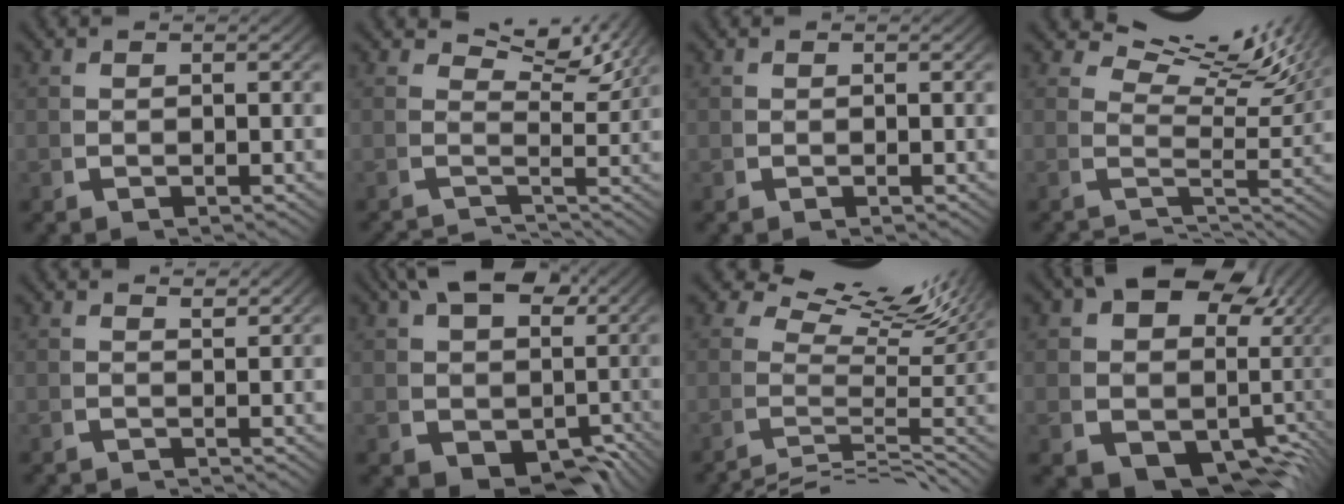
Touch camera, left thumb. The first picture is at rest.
{"total": 3.7, "force": [0.3, 2.1, 3.0], "torque": [-0.017, -0.003, 0.001]}
{"total": 0.0}
{"total": 6.4, "force": [1.5, 3.3, 5.3], "torque": [-0.041, 0.003, 0.025]}
{"total": 0.5, "force": [0.0, 0.3, 0.4], "torque": [0.002, -0.008, 0.002]}
{"total": 11.6, "force": [-0.1, 8.7, 7.6], "torque": [-0.127, -0.056, 0.027]}
{"total": 8.8, "force": [1.9, 4.4, 7.3], "torque": [-0.083, 0.001, 0.021]}
{"total": 20.1, "force": [-1.3, 15.5, 12.7], "torque": [-0.219, -0.058, -0.005]}